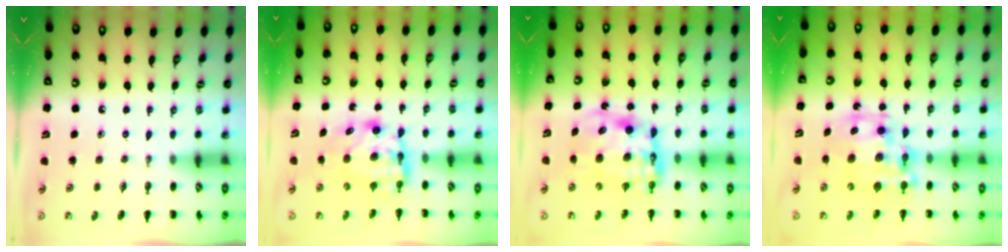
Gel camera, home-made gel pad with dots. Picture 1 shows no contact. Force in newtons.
{"total": 6.0, "press": 6.0, "slide": 0.8}
{"total": 11.1, "press": 10.7, "slide": 3.0}
{"total": 13.4, "press": 13.1, "slide": 3.1}